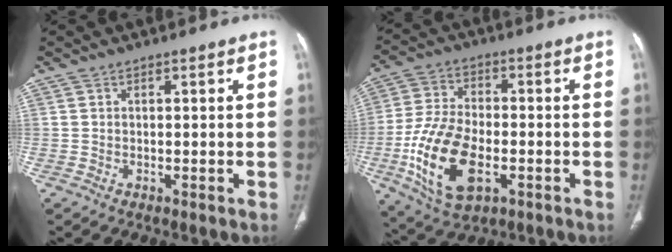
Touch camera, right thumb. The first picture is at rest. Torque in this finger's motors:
{"motor_torque": [0.65, 0.15, 1.74, -0.65, 0.45]}